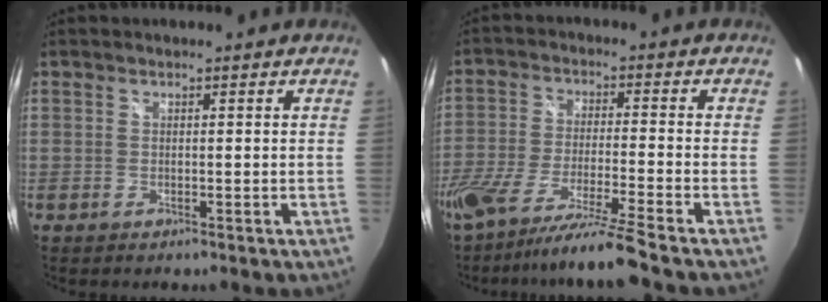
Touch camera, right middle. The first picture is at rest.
{"total": 13.6, "force": [-11.5, -2.0, 7.1], "torque": [-0.141, -0.040, -0.201]}